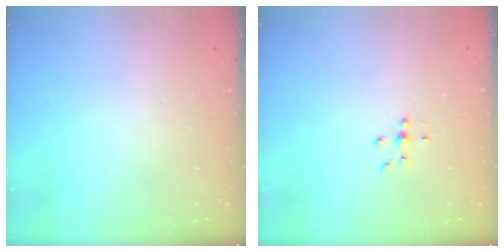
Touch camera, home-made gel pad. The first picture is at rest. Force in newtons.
{"total": 4.4, "press": 4.3, "slide": 1.0}